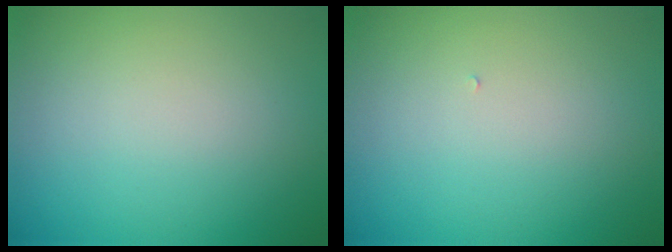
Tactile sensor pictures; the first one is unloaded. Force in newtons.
{"total": 0.0}